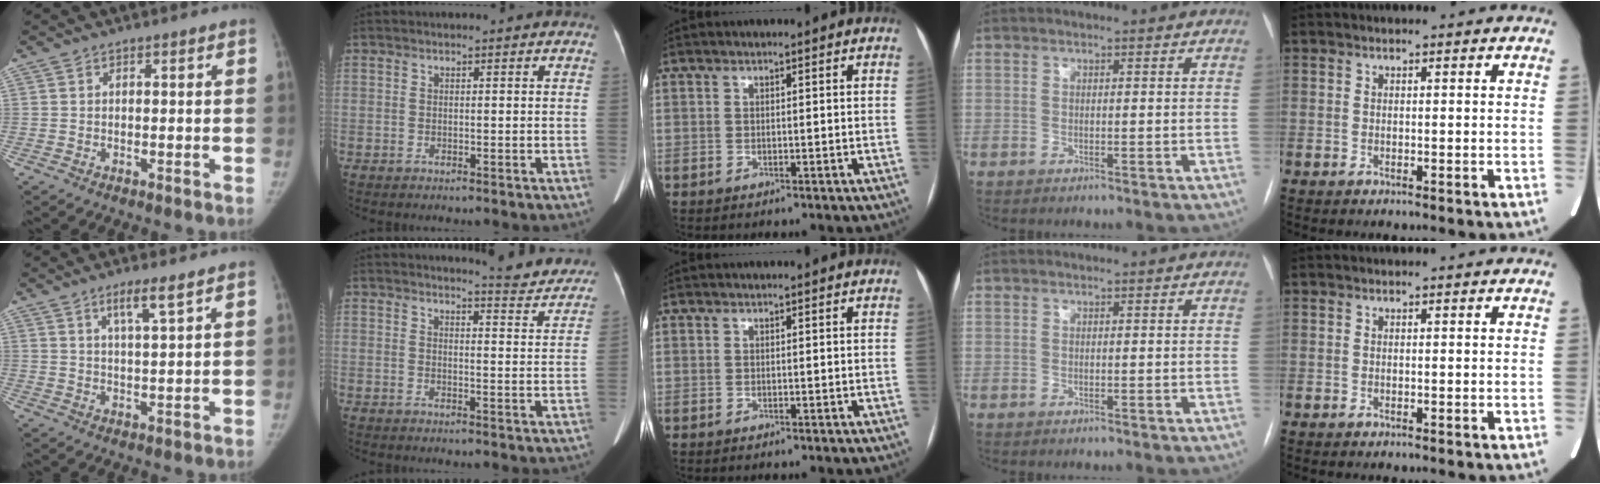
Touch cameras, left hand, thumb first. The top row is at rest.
{"thumb": {"total": 4.7, "force": [2.9, 0.2, 3.6], "torque": [-0.067, -0.021, 0.056]}, "index": {"total": 8.9, "force": [8.7, 0.7, 1.7], "torque": [-0.012, -0.028, 0.089]}}